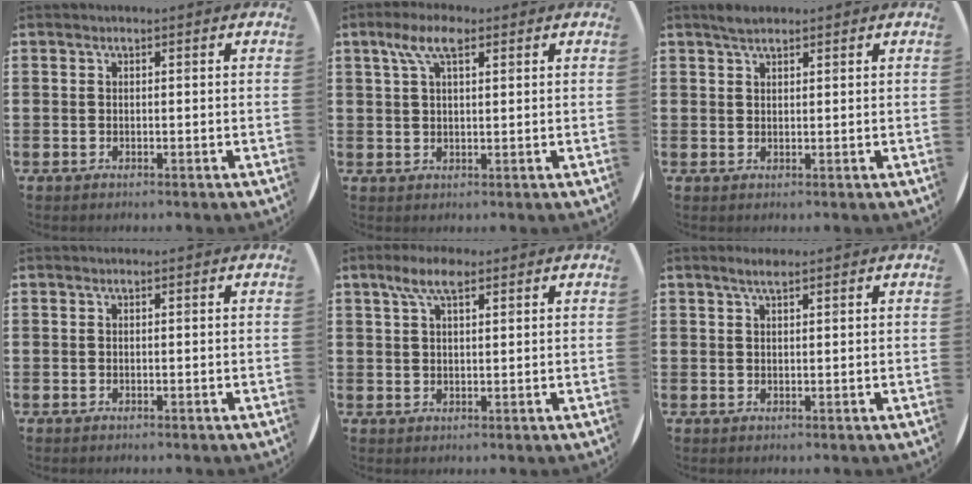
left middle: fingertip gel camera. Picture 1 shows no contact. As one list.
[{"total": 5.3, "force": [3.0, 2.0, 3.8], "torque": [-0.075, 0.006, 0.050]}, {"total": 1.8, "force": [1.6, 0.4, 0.6], "torque": [-0.014, 0.005, 0.029]}, {"total": 0.0}, {"total": 4.8, "force": [3.1, 1.8, 3.2], "torque": [-0.062, 0.005, 0.052]}, {"total": 1.7, "force": [1.4, 0.2, 1.0], "torque": [-0.020, 0.004, 0.024]}]